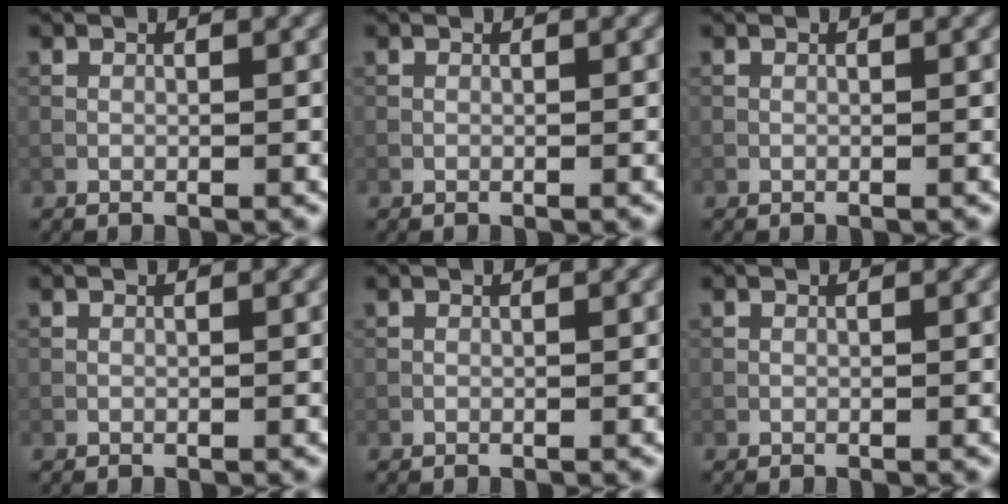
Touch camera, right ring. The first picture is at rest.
{"total": 0.0}
{"total": 0.0}
{"total": 0.0}
{"total": 0.0}
{"total": 0.0}